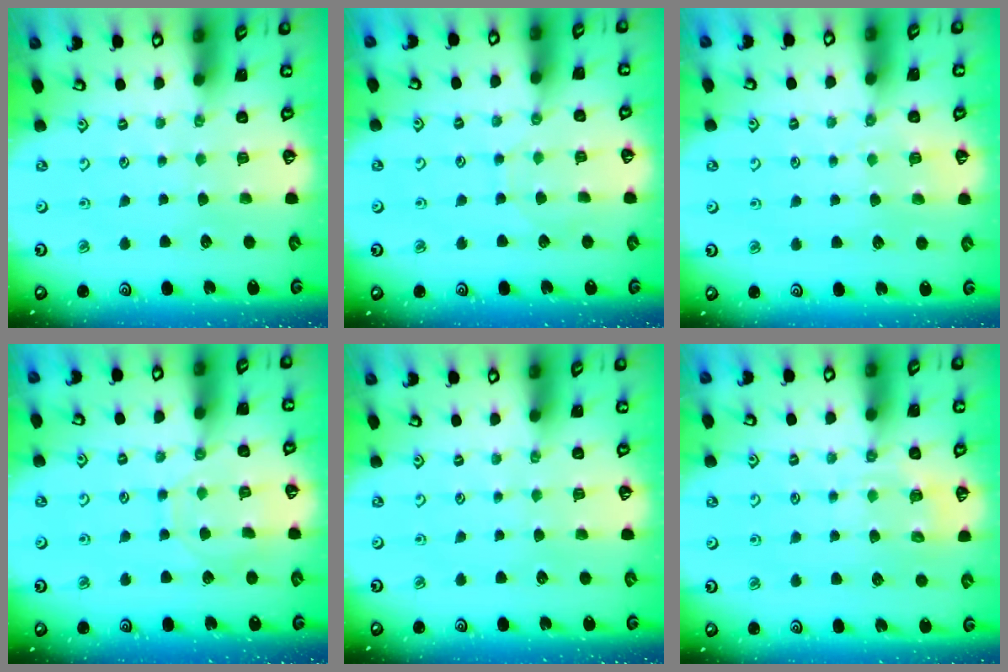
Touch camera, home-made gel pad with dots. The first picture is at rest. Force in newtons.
{"total": 2.8, "press": 2.8, "slide": 0.4}
{"total": 4.0, "press": 4.0, "slide": 0.8}
{"total": 8.4, "press": 8.4, "slide": 0.6}
{"total": 0.0}
{"total": 6.2, "press": 6.1, "slide": 1.0}